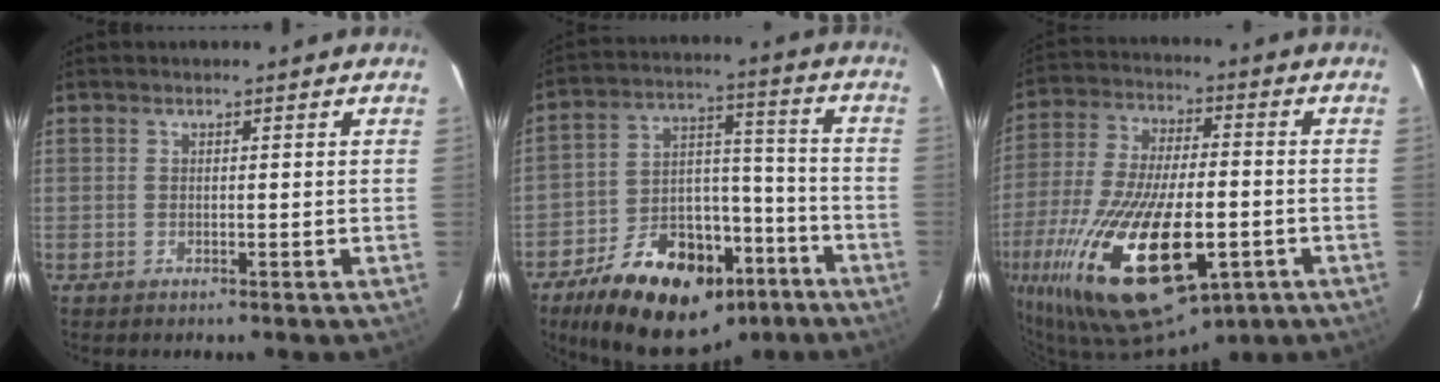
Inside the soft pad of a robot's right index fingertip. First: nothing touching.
{"total": 22.8, "force": [-14.8, 12.6, 11.9], "torque": [-0.226, 0.037, -0.210]}
{"total": 30.8, "force": [-12.1, 13.3, 24.9], "torque": [-0.525, -0.073, -0.191]}